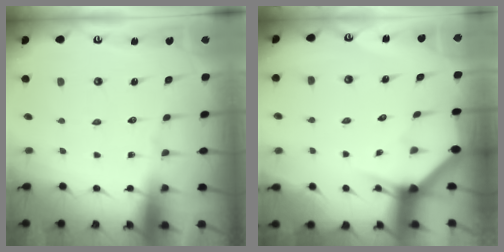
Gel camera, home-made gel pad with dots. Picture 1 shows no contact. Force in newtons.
{"total": 3.0, "press": 3.0, "slide": 0.1}